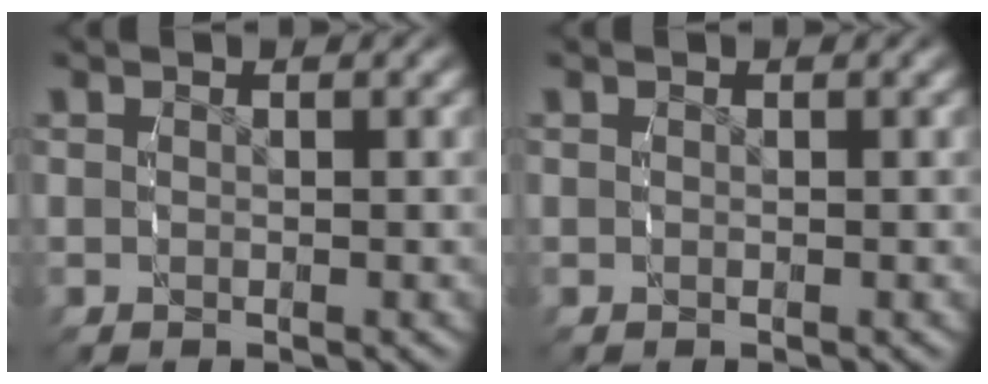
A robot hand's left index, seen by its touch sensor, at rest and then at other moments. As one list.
[{"total": 0.0}]